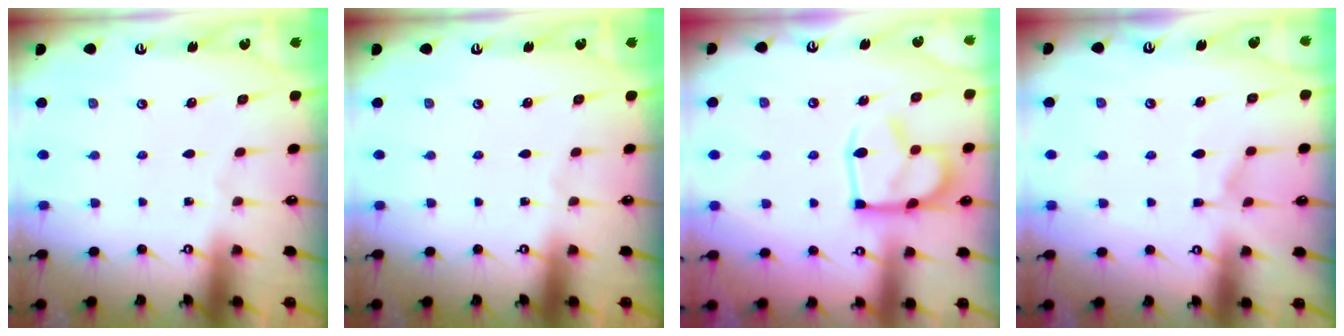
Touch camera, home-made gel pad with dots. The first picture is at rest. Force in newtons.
{"total": 0.0}
{"total": 14.1, "press": 14.1, "slide": 1.0}
{"total": 6.5, "press": 6.4, "slide": 0.8}